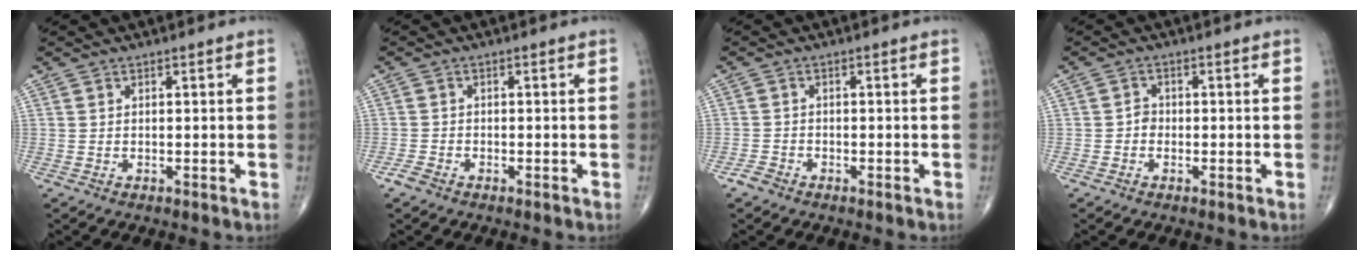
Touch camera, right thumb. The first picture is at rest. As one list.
[{"total": 1.8, "force": [-1.3, 0.8, 0.9], "torque": [-0.025, 0.001, -0.027]}, {"total": 1.7, "force": [-1.3, 0.9, 0.5], "torque": [-0.012, 0.004, -0.026]}, {"total": 1.7, "force": [-0.5, 1.4, 0.7], "torque": [-0.001, 0.007, -0.014]}]